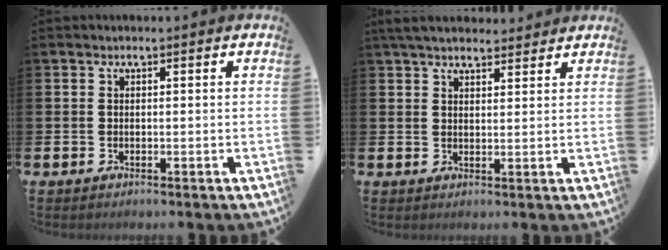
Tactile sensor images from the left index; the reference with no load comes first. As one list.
[{"total": 4.4, "force": [4.1, 1.2, 1.0], "torque": [-0.024, -0.014, 0.075]}]